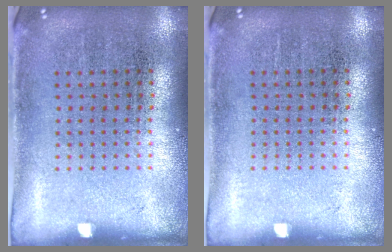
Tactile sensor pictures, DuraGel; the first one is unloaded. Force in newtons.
{"total": 0.0}